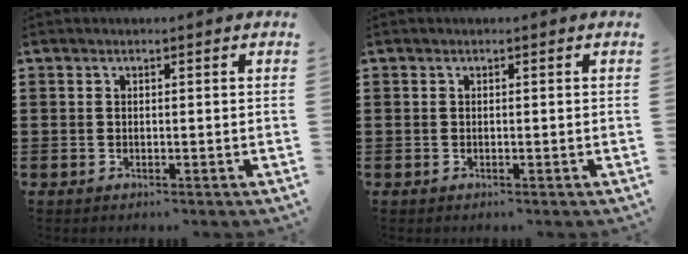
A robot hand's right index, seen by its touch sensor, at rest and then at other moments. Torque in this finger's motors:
{"motor_torque": [0.09, 0.13, 0.00, 0.00]}